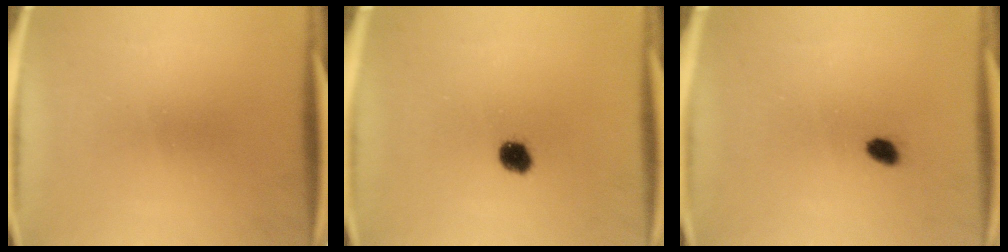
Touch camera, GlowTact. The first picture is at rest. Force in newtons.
{"total": 4.0}
{"total": 2.0}